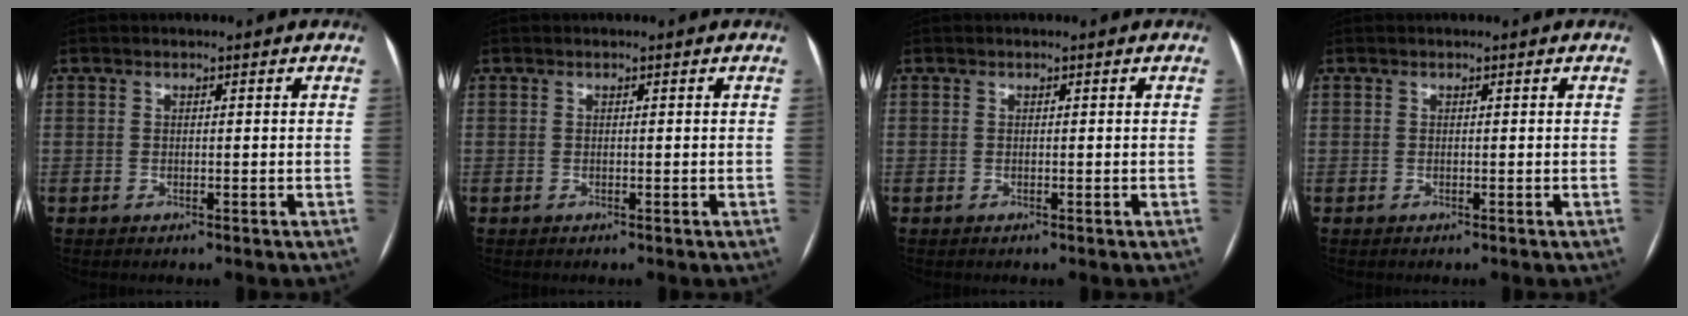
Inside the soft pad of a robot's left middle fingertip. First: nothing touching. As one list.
[{"total": 0.0}, {"total": 0.0}, {"total": 0.0}]